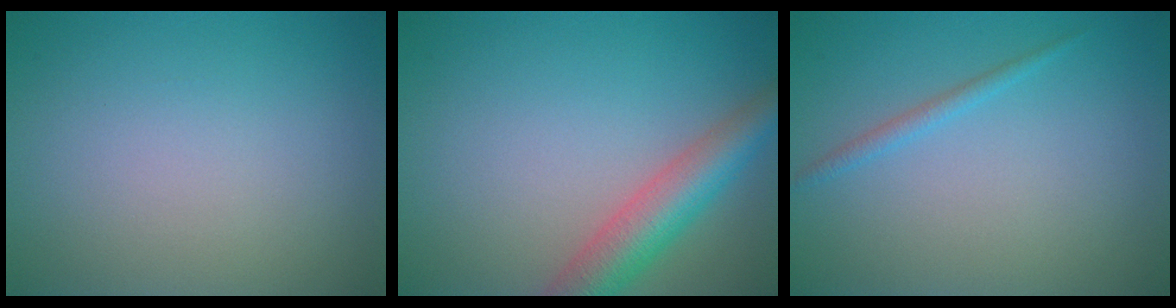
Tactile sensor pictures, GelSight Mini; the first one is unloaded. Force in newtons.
{"total": 5.3, "press": 5.3, "slide": 0.1}
{"total": 1.1, "press": 1.1, "slide": 0.1}